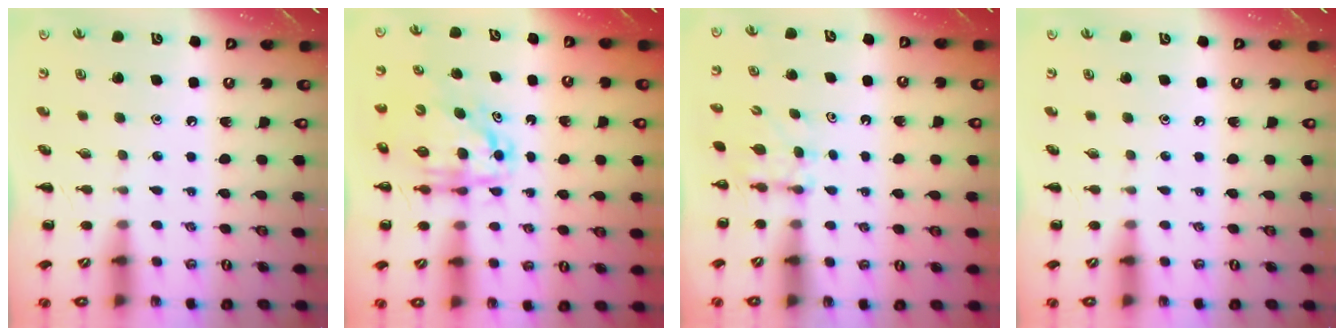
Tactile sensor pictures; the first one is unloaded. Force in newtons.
{"total": 7.3, "press": 7.0, "slide": 1.8}
{"total": 3.5, "press": 3.3, "slide": 1.2}
{"total": 0.0}